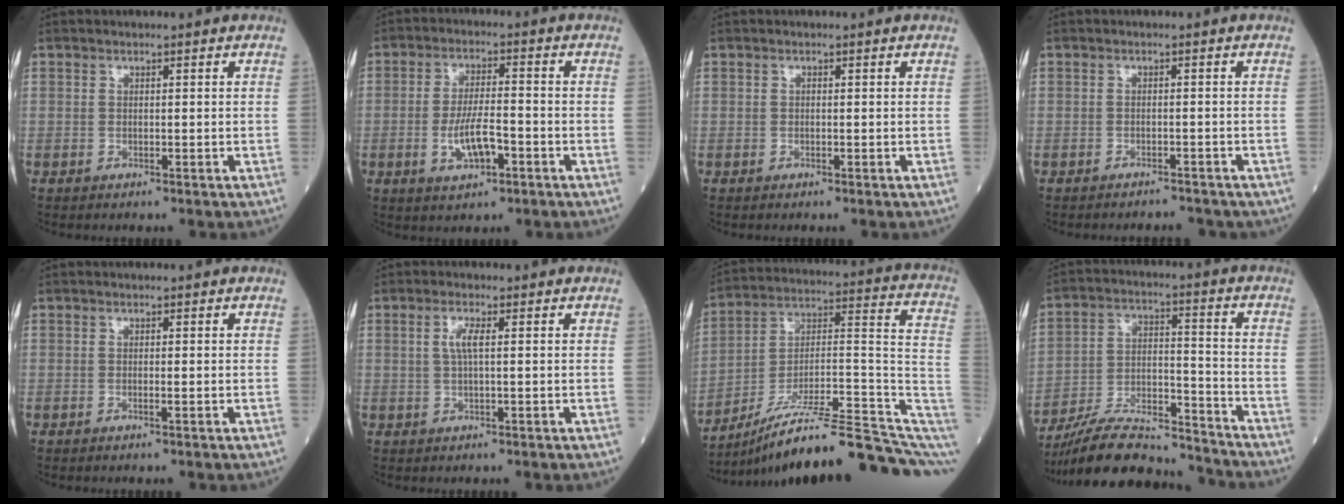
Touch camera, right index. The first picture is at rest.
{"total": 6.8, "force": [-2.2, 2.1, 6.1], "torque": [-0.119, 0.001, -0.037]}
{"total": 0.0}
{"total": 3.4, "force": [-3.2, 1.1, 0.2], "torque": [0.001, 0.001, -0.040]}
{"total": 0.6, "force": [-0.1, 0.0, 0.6], "torque": [-0.012, 0.000, -0.003]}
{"total": 2.5, "force": [0.5, 0.3, 2.5], "torque": [-0.053, 0.004, 0.009]}
{"total": 21.6, "force": [-16.2, 1.8, 14.2], "torque": [-0.142, 0.047, -0.251]}
{"total": 17.4, "force": [-16.3, 2.5, 5.8], "torque": [-0.113, 0.016, -0.275]}